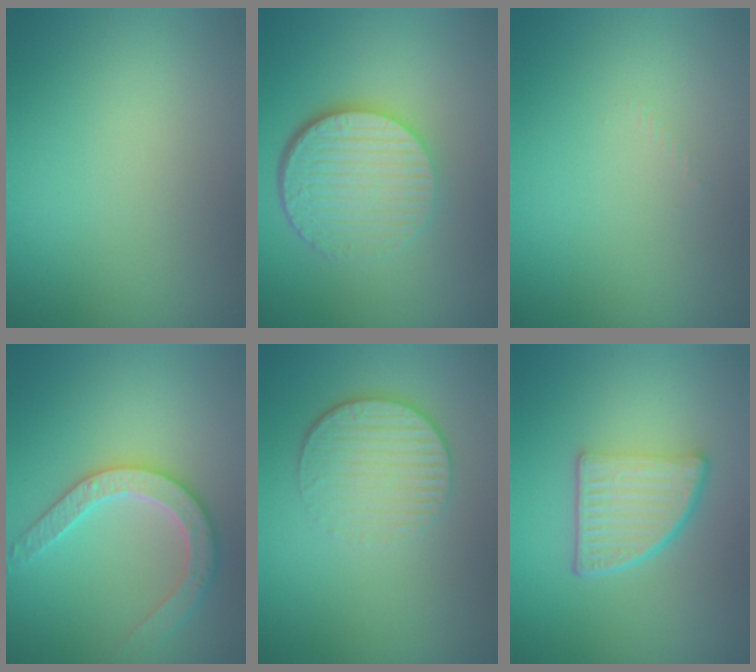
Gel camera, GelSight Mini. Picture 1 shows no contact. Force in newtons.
{"total": 6.7, "press": 4.4, "slide": 5.0}
{"total": 0.5, "press": 0.5, "slide": 0.2}
{"total": 3.5, "press": 3.4, "slide": 0.5}
{"total": 4.2, "press": 2.8, "slide": 3.2}
{"total": 5.2, "press": 3.6, "slide": 3.7}